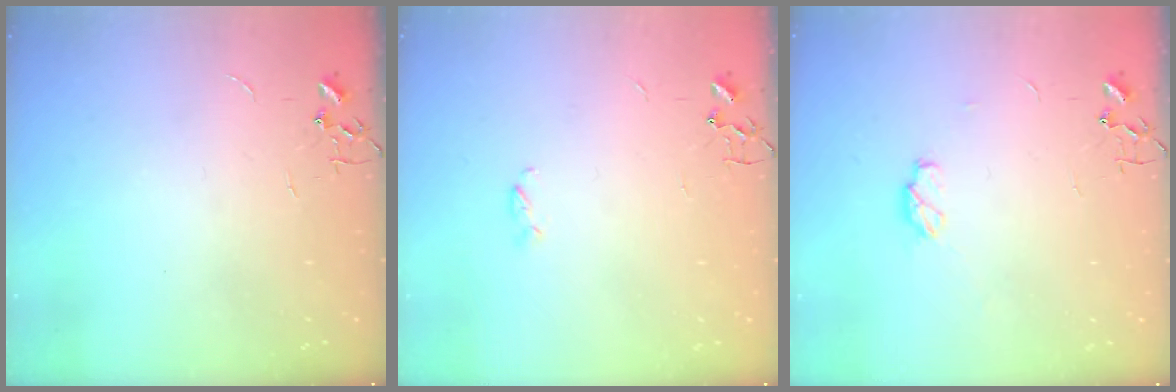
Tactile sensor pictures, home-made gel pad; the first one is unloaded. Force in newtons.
{"total": 2.9, "press": 2.9, "slide": 0.3}
{"total": 5.2, "press": 5.2, "slide": 0.8}